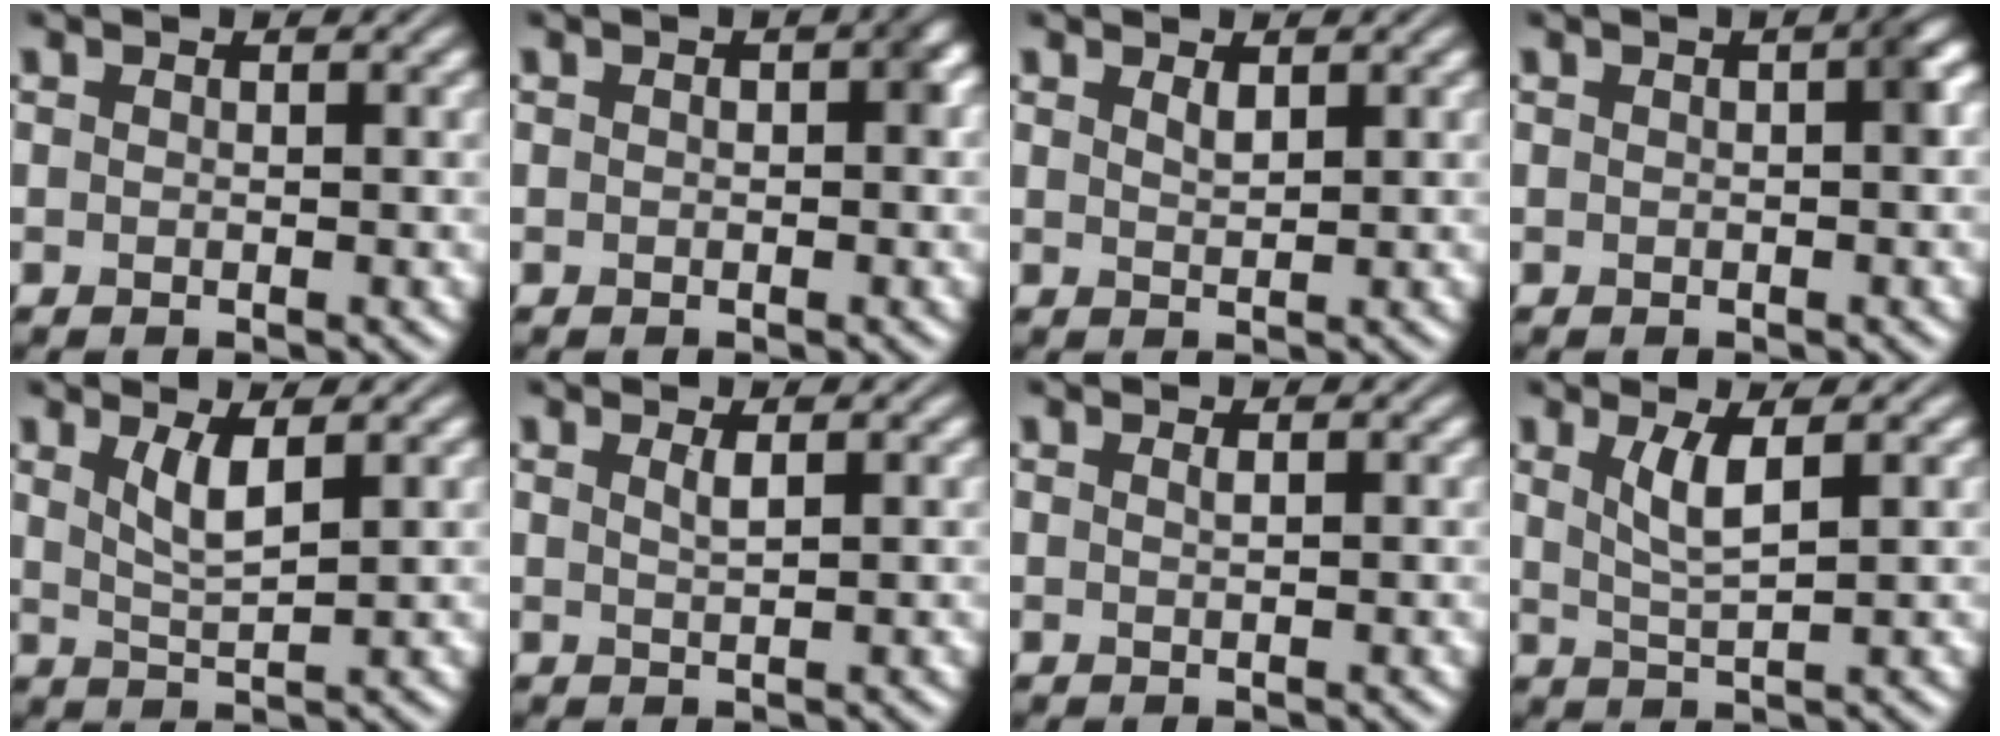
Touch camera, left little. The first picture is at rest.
{"total": 1.5, "force": [0.1, 0.7, 1.3], "torque": [-0.017, 0.003, 0.001]}
{"total": 1.0, "force": [0.8, 0.3, 0.6], "torque": [-0.014, -0.001, 0.015]}
{"total": 1.7, "force": [0.2, 0.2, 1.7], "torque": [-0.023, 0.010, 0.005]}
{"total": 2.7, "force": [1.3, 0.6, 2.2], "torque": [-0.043, -0.006, 0.027]}
{"total": 1.2, "force": [0.6, 0.3, 1.0], "torque": [-0.013, 0.000, 0.009]}
{"total": 0.6, "force": [0.3, 0.2, 0.5], "torque": [-0.006, 0.002, 0.005]}
{"total": 2.9, "force": [1.2, 0.6, 2.6], "torque": [-0.054, -0.005, 0.027]}